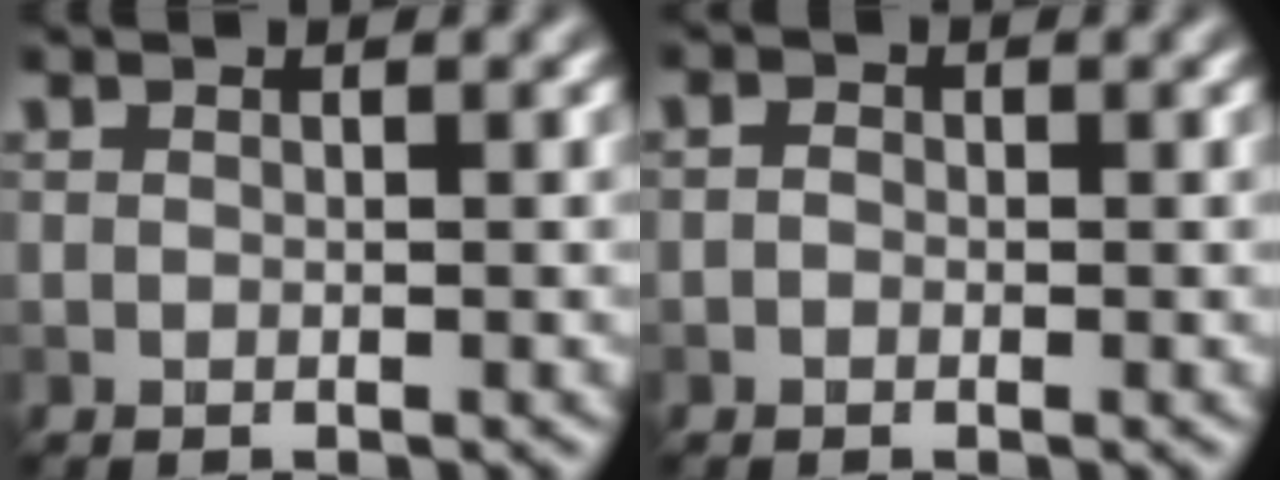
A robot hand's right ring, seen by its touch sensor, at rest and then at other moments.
{"total": 0.8, "force": [-0.2, 0.7, 0.4], "torque": [-0.005, -0.002, -0.009]}